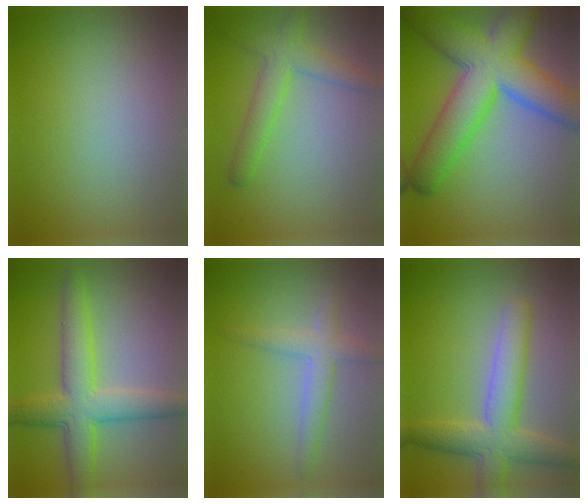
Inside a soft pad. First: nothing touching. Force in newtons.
{"total": 3.7, "press": 3.7, "slide": 0.2}
{"total": 11.7, "press": 11.7, "slide": 0.5}
{"total": 6.1, "press": 6.1, "slide": 0.1}
{"total": 1.9, "press": 1.8, "slide": 0.3}
{"total": 6.1, "press": 6.1, "slide": 0.3}